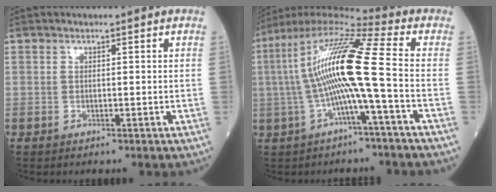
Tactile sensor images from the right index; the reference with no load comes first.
{"total": 14.5, "force": [-1.1, -0.3, 14.5], "torque": [-0.280, 0.030, -0.032]}